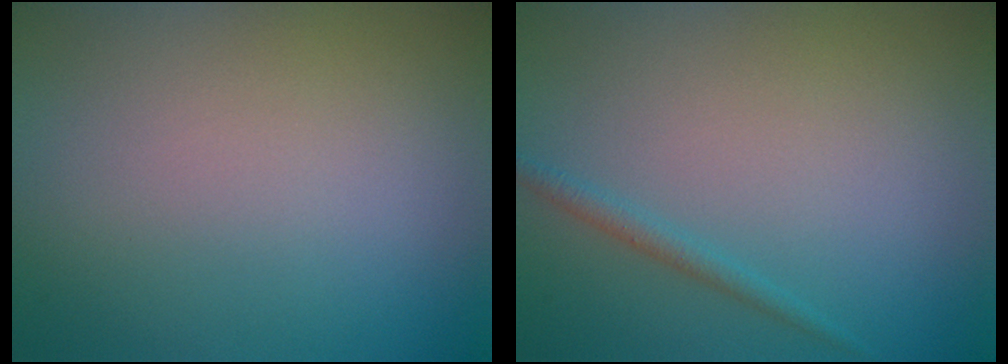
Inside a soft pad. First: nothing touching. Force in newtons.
{"total": 1.2, "press": 1.1, "slide": 0.1}